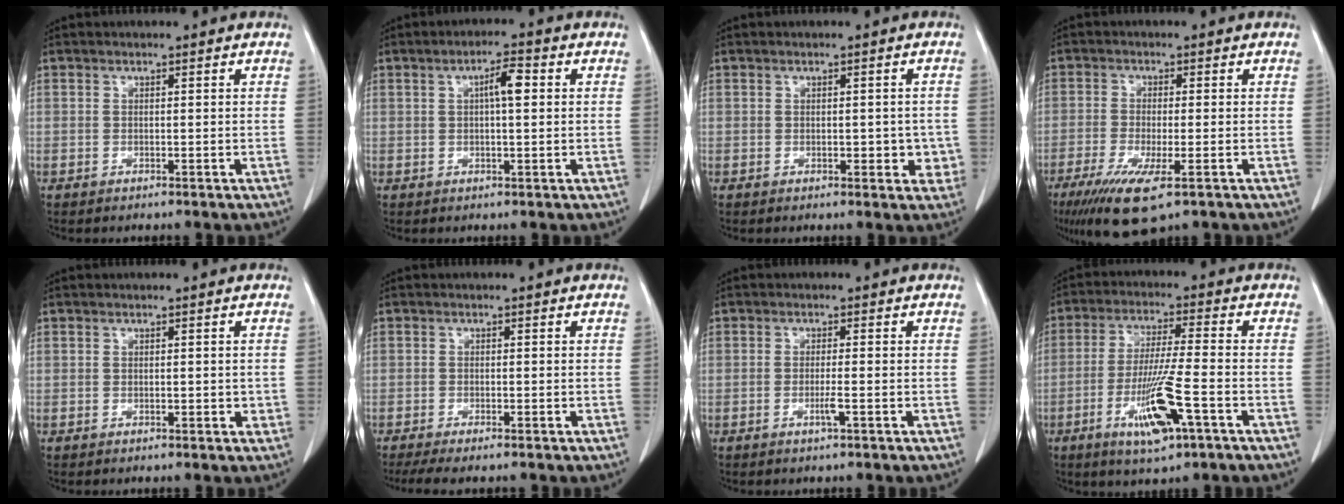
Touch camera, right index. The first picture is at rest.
{"total": 3.9, "force": [0.8, 0.7, 3.8], "torque": [-0.064, 0.010, 0.010]}
{"total": 3.4, "force": [-0.7, 1.9, 2.7], "torque": [-0.018, 0.004, -0.004]}
{"total": 9.2, "force": [-5.4, 1.5, 7.3], "torque": [-0.131, -0.027, -0.087]}
{"total": 1.1, "force": [0.0, 0.6, 0.8], "torque": [-0.009, 0.002, 0.002]}
{"total": 5.6, "force": [-4.7, 0.5, 3.1], "torque": [-0.040, -0.012, -0.073]}
{"total": 1.8, "force": [-0.7, -0.2, 1.6], "torque": [-0.032, -0.002, -0.012]}
{"total": 10.8, "force": [-4.5, 0.6, 9.8], "torque": [-0.187, -0.015, -0.077]}